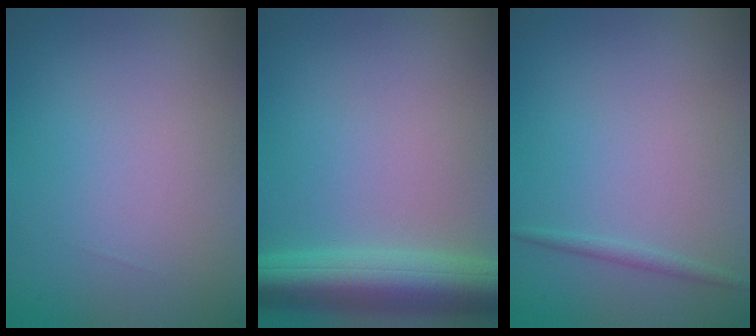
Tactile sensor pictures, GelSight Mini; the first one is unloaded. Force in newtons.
{"total": 7.4, "press": 7.4, "slide": 0.4}
{"total": 0.9, "press": 0.9, "slide": 0.1}